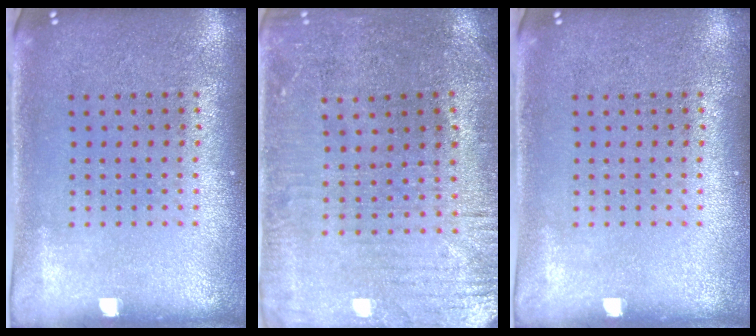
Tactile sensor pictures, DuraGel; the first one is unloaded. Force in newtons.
{"total": 0.9, "press": 0.7, "slide": 0.6}
{"total": 0.0}